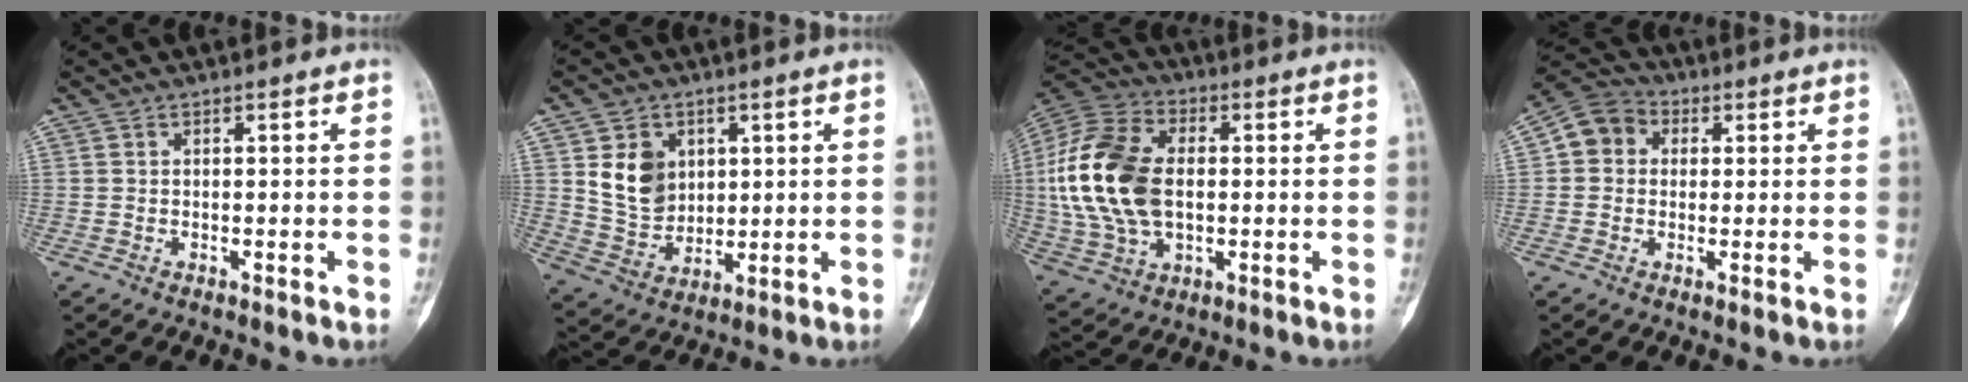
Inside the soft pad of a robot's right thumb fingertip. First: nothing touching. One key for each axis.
{"total": 9.6, "fx": 2.9, "fy": 7.7, "fz": 5.0, "tx": -0.059, "ty": -0.020, "tz": 0.067}
{"total": 20.6, "fx": 0.7, "fy": 13.0, "fz": 16.0, "tx": -0.332, "ty": 0.011, "tz": 0.016}
{"total": 7.1, "fx": 1.2, "fy": 6.2, "fz": 3.4, "tx": -0.040, "ty": 0.019, "tz": 0.007}